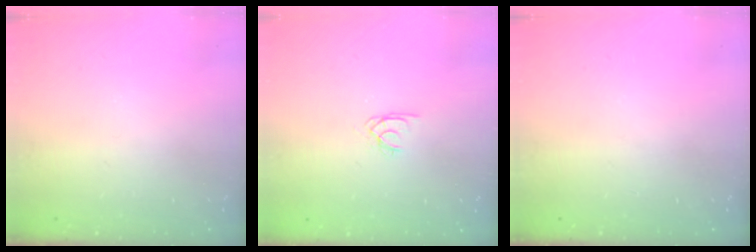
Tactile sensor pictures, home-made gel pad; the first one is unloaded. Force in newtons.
{"total": 1.7, "press": 1.6, "slide": 0.4}
{"total": 0.0}